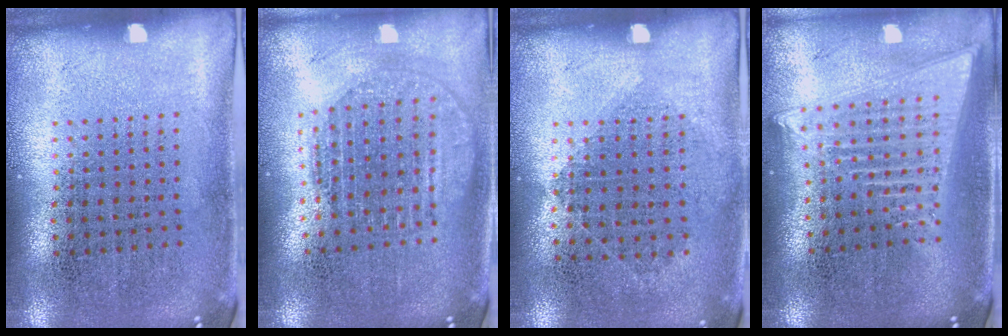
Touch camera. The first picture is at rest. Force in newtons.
{"total": 1.9, "press": 1.5, "slide": 1.0}
{"total": 1.0, "press": 0.9, "slide": 0.5}
{"total": 2.1, "press": 1.8, "slide": 1.1}